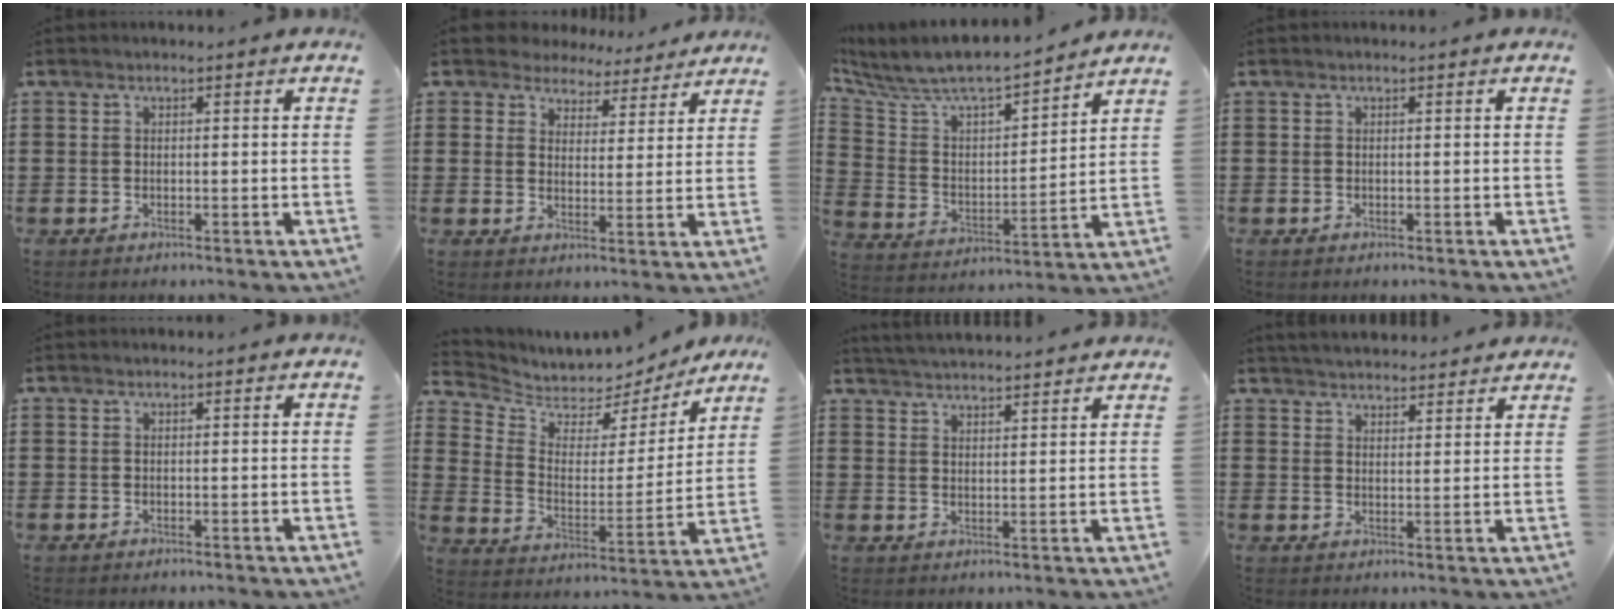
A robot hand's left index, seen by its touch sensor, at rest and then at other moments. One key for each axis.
{"total": 5.0, "fx": 4.6, "fy": 1.8, "fz": -0.2, "tx": -0.016, "ty": -0.024, "tz": 0.083}
{"total": 7.2, "fx": 6.5, "fy": 1.6, "fz": 2.8, "tx": -0.087, "ty": -0.050, "tz": 0.106}
{"total": 0.0}
{"total": 0.0}
{"total": 5.5, "fx": 5.1, "fy": 2.1, "fz": 0.2, "tx": -0.043, "ty": -0.044, "tz": 0.084}
{"total": 3.3, "fx": 3.3, "fy": -0.5, "fz": -0.1, "tx": -0.010, "ty": -0.014, "tz": 0.059}
{"total": 3.5, "fx": 3.5, "fy": 0.1, "fz": 0.2, "tx": -0.013, "ty": -0.010, "tz": 0.064}